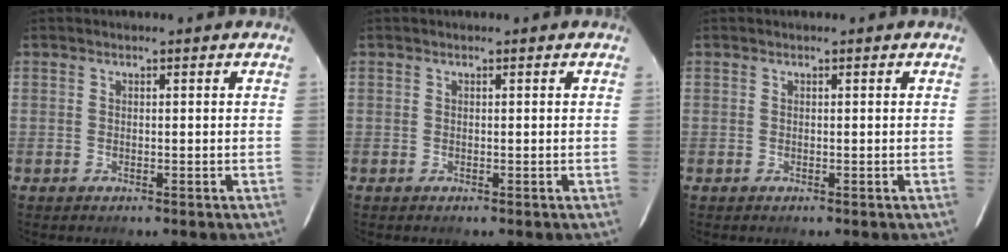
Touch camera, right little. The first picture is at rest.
{"total": 0.0}
{"total": 0.0}